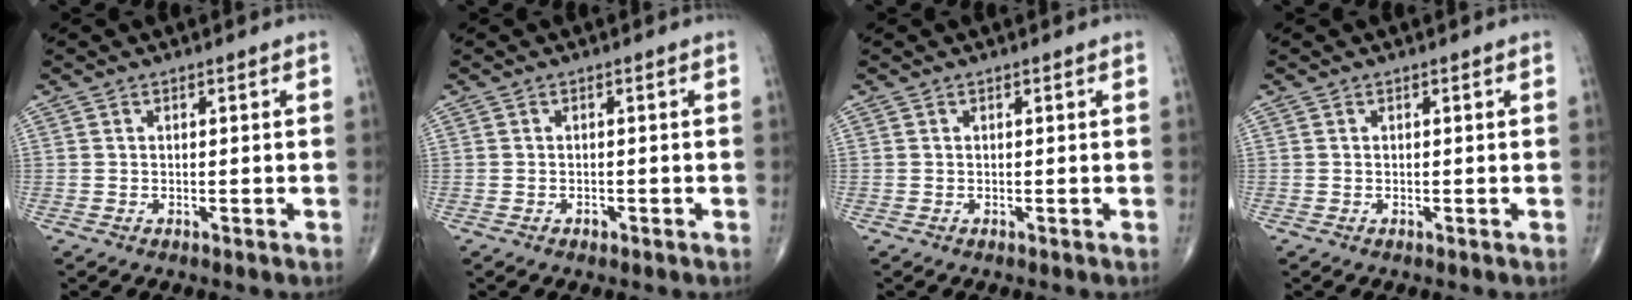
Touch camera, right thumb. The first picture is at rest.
{"total": 0.8, "force": [-0.5, 0.5, 0.3], "torque": [-0.003, 0.002, -0.008]}
{"total": 0.0}
{"total": 0.0}